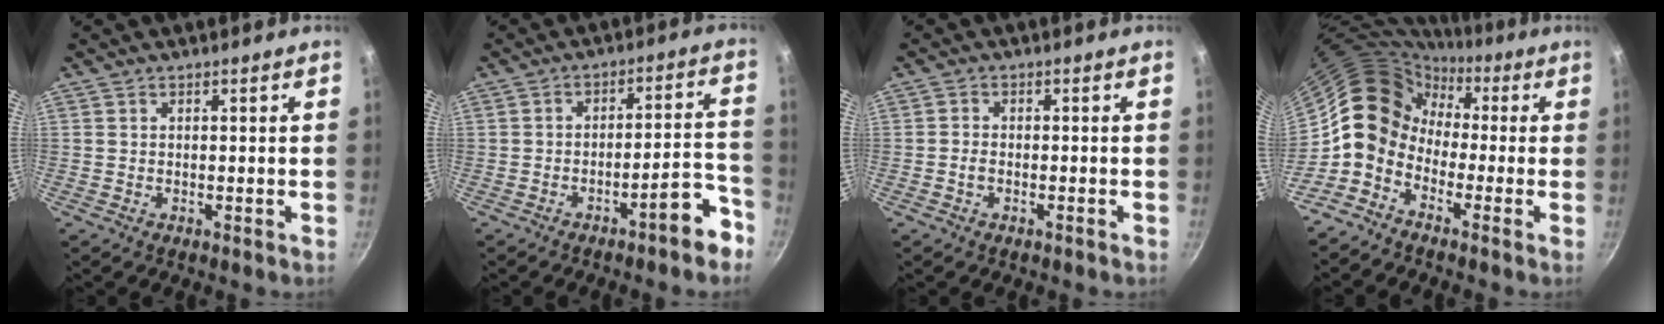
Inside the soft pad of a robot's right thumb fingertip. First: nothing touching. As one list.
[{"total": 8.2, "force": [-5.3, 1.8, 5.9], "torque": [-0.062, 0.061, -0.065]}, {"total": 1.5, "force": [-0.8, 0.8, 1.0], "torque": [-0.022, 0.010, -0.018]}, {"total": 9.6, "force": [-1.4, 8.2, 4.8], "torque": [-0.051, 0.036, -0.053]}]